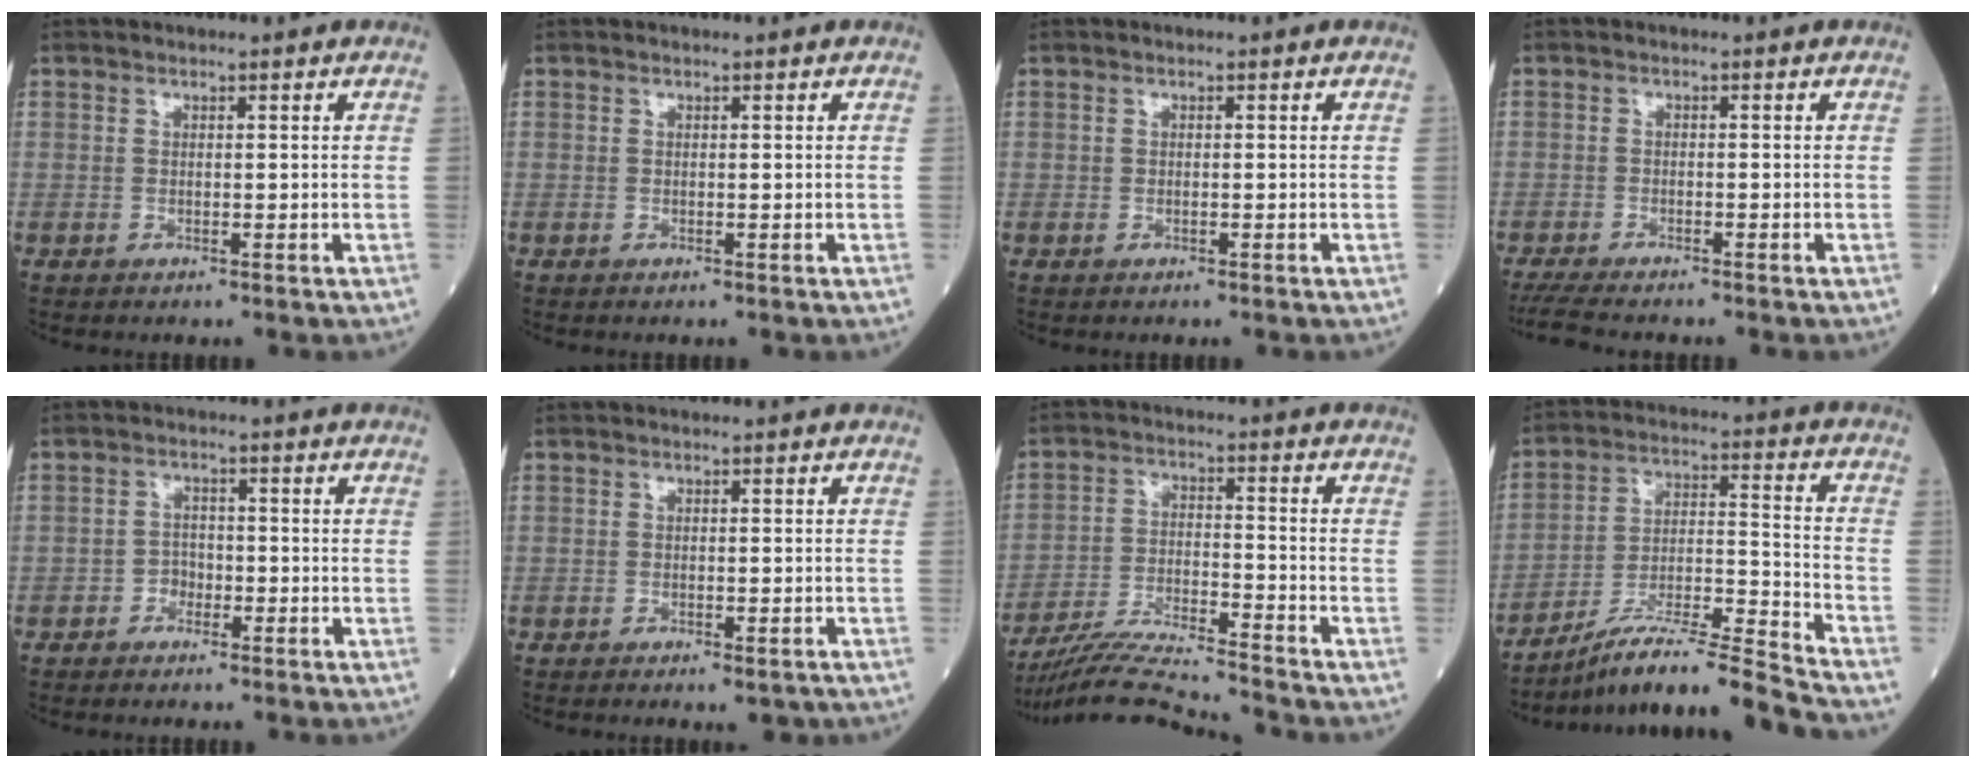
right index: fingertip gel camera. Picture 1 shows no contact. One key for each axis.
{"total": 0.0}
{"total": 0.0}
{"total": 5.0, "fx": -4.5, "fy": 0.9, "fz": 2.0, "tx": -0.041, "ty": -0.019, "tz": -0.079}
{"total": 2.0, "fx": -1.3, "fy": 1.4, "fz": 0.6, "tx": -0.006, "ty": 0.008, "tz": -0.026}
{"total": 2.2, "fx": -1.5, "fy": 0.6, "fz": 1.5, "tx": -0.019, "ty": -0.005, "tz": -0.015}
{"total": 11.7, "fx": -11.1, "fy": -1.6, "fz": 3.3, "tx": -0.060, "ty": -0.011, "tz": -0.198}
{"total": 14.5, "fx": -13.1, "fy": -1.9, "fz": 6.0, "tx": -0.099, "ty": 0.013, "tz": -0.231}